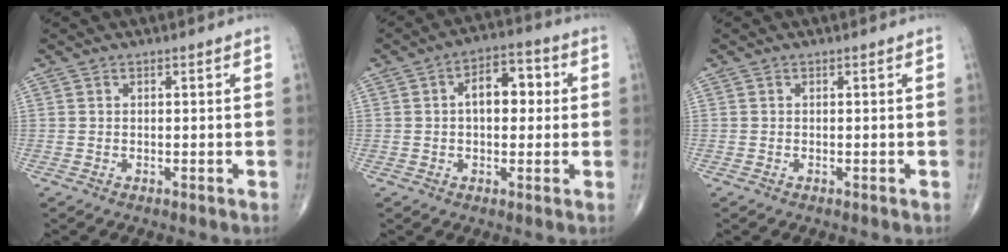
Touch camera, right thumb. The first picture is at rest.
{"total": 8.4, "force": [1.1, 5.0, 6.7], "torque": [-0.078, 0.022, 0.010]}
{"total": 0.0}